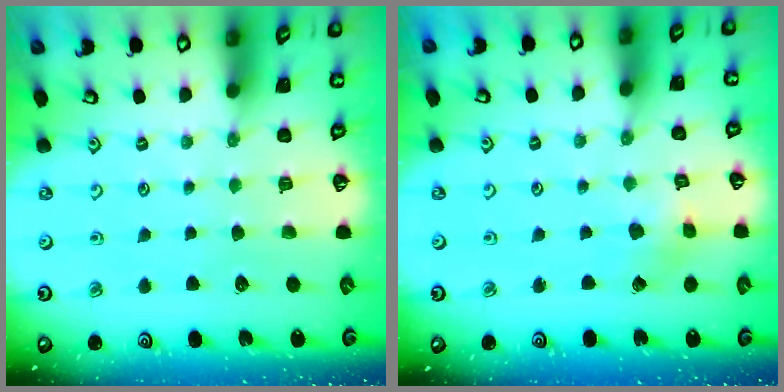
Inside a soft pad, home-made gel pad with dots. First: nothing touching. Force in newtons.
{"total": 2.3, "press": 2.3, "slide": 0.4}